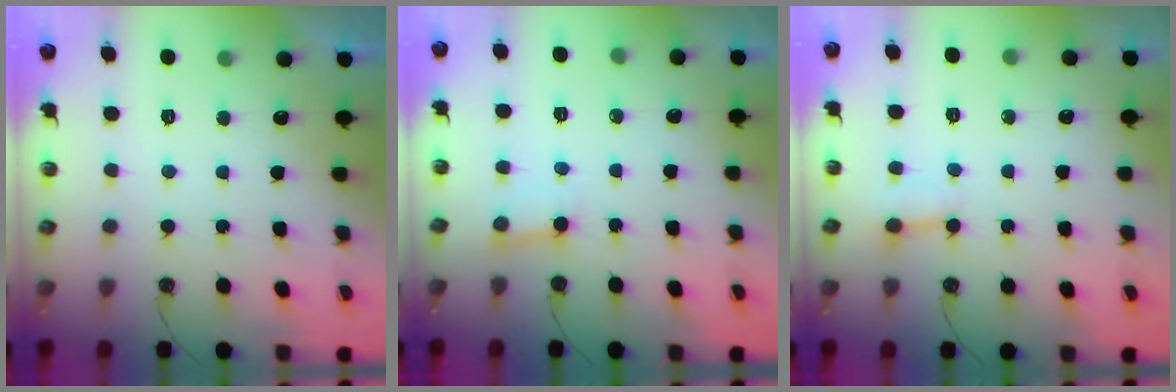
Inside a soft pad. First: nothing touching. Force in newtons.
{"total": 3.7, "press": 3.7, "slide": 0.3}
{"total": 2.7, "press": 2.7, "slide": 0.2}